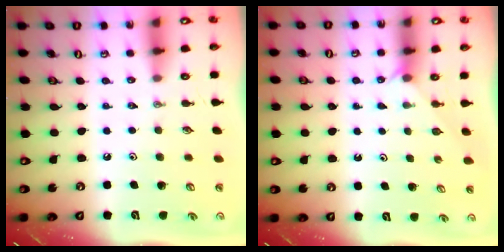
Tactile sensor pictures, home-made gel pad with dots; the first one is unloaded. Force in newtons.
{"total": 1.5, "press": 1.5, "slide": 0.3}